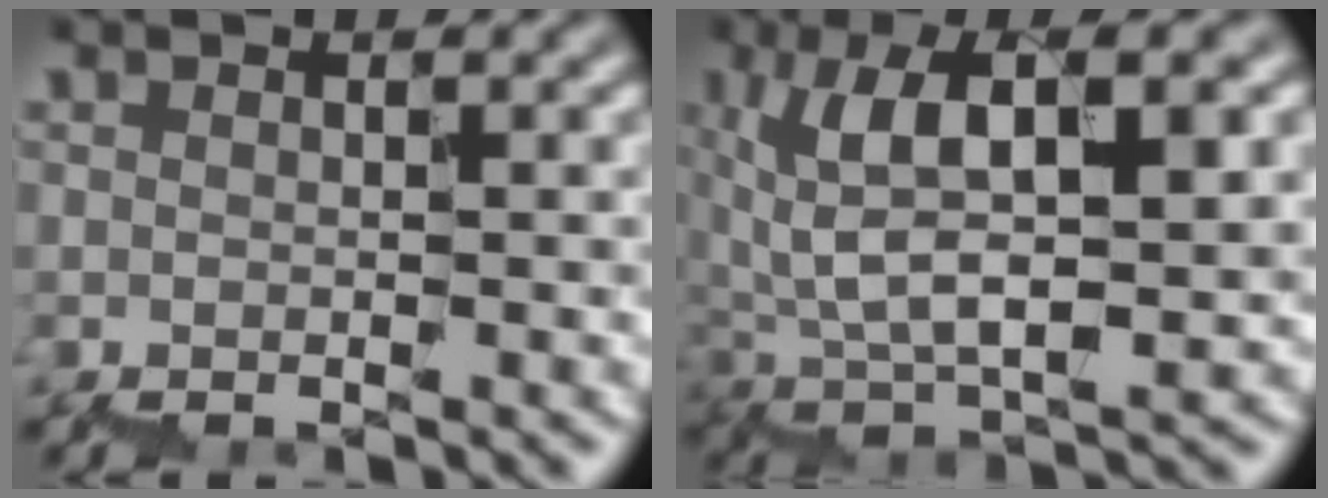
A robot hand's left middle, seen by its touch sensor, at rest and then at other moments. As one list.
[{"total": 6.8, "force": [2.5, 2.3, 5.9], "torque": [-0.124, 0.013, 0.046]}]